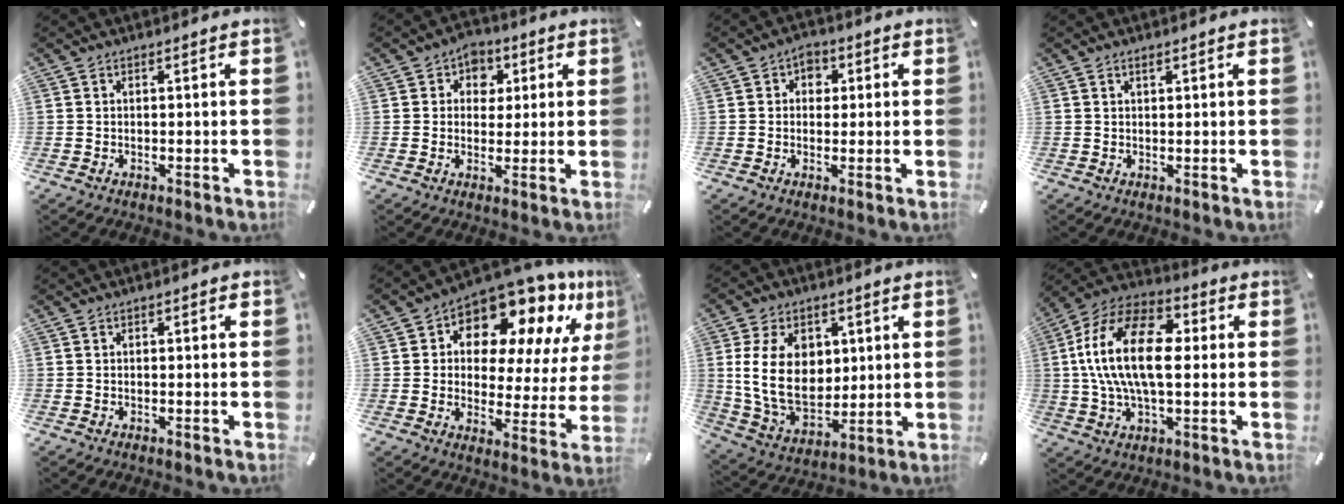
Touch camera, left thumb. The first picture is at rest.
{"total": 5.6, "force": [1.1, 5.1, 1.9], "torque": [-0.021, -0.004, 0.012]}
{"total": 3.8, "force": [0.7, 3.3, 1.9], "torque": [-0.009, -0.002, 0.004]}
{"total": 0.9, "force": [0.5, 0.3, 0.6], "torque": [-0.011, 0.002, 0.009]}
{"total": 0.6, "force": [0.0, 0.3, 0.5], "torque": [-0.008, 0.002, -0.002]}
{"total": 14.2, "force": [10.2, 7.3, 6.6], "torque": [-0.109, -0.090, 0.173]}
{"total": 15.6, "force": [2.7, 11.5, 10.2], "torque": [-0.216, 0.001, 0.047]}
{"total": 19.3, "force": [1.3, 10.9, 15.8], "torque": [-0.329, 0.006, 0.016]}